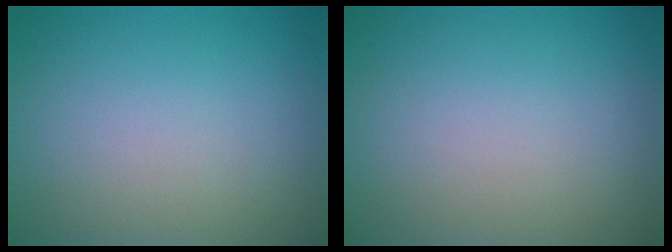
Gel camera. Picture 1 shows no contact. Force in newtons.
{"total": 0.0}